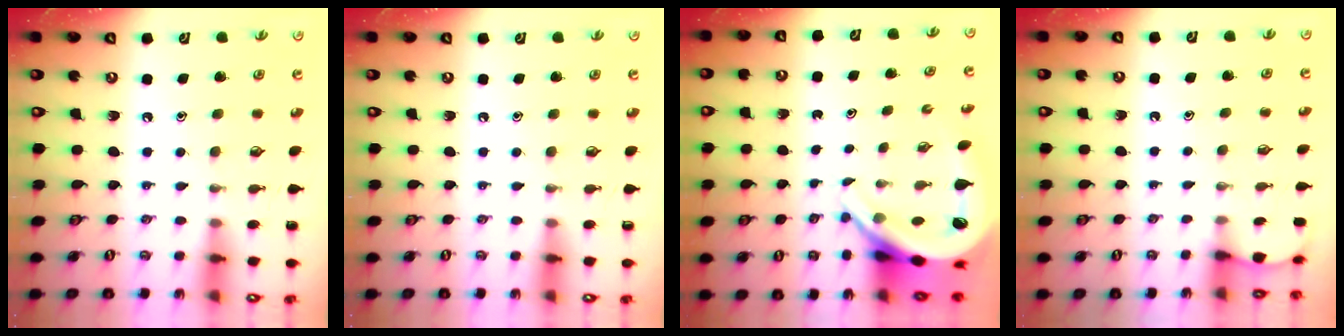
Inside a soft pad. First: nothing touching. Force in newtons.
{"total": 0.0}
{"total": 7.8, "press": 7.7, "slide": 1.1}
{"total": 1.9, "press": 1.9, "slide": 0.2}